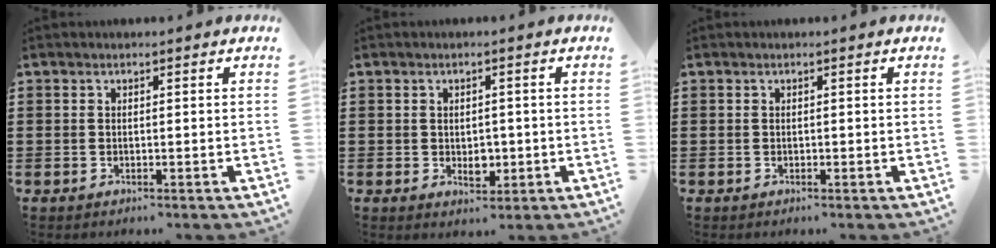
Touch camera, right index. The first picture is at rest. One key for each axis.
{"total": 3.0, "fx": -0.4, "fy": 1.9, "fz": 2.3, "tx": -0.035, "ty": 0.000, "tz": -0.008}
{"total": 0.0}